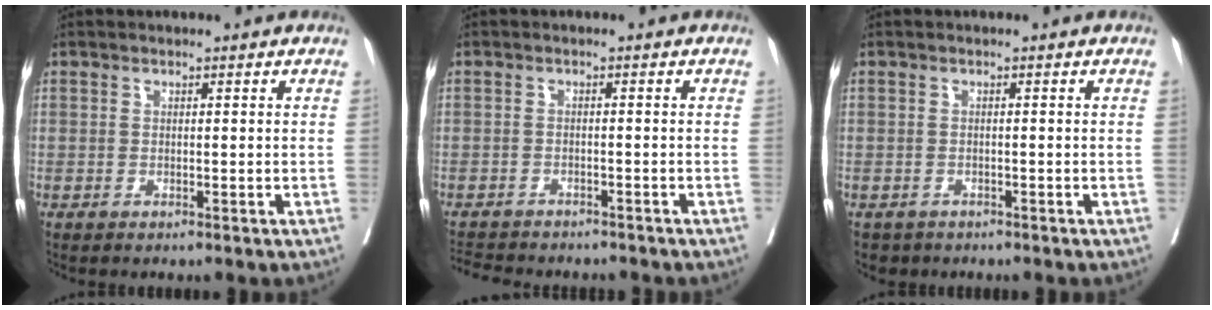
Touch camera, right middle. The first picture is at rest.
{"total": 8.7, "force": [-7.9, 2.4, 2.7], "torque": [-0.052, -0.004, -0.107]}
{"total": 2.4, "force": [-1.8, 1.6, 0.0], "torque": [-0.004, 0.001, -0.030]}